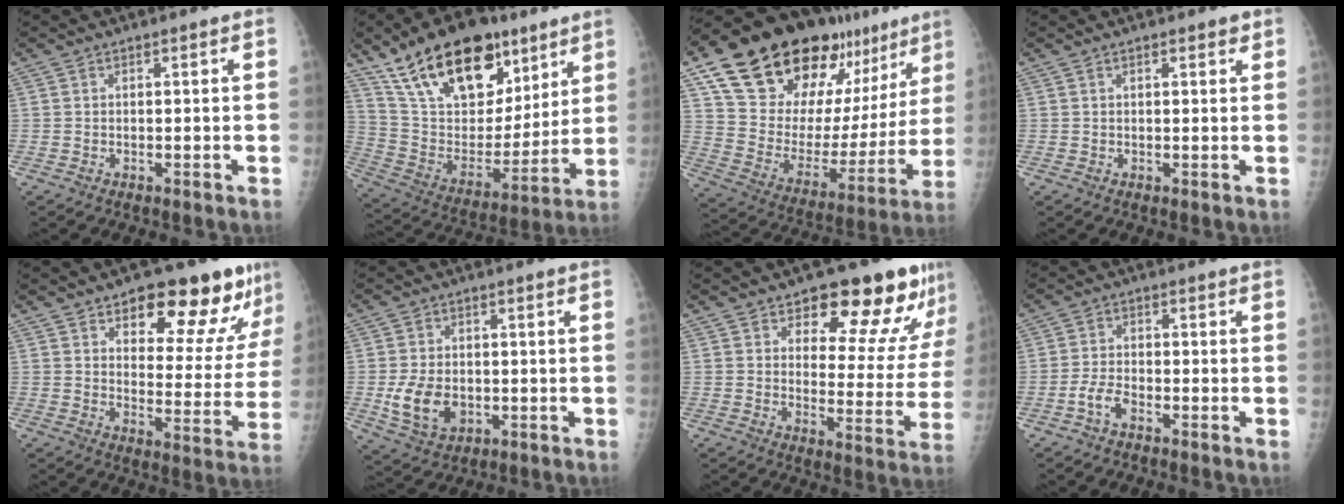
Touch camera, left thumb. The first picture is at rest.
{"total": 25.3, "force": [15.7, 13.4, 14.7], "torque": [-0.213, -0.045, 0.275]}
{"total": 30.7, "force": [20.2, 14.0, 18.4], "torque": [-0.256, -0.050, 0.316]}
{"total": 1.4, "force": [0.9, 0.6, 0.9], "torque": [-0.002, -0.003, 0.009]}
{"total": 17.1, "force": [11.3, 6.8, 10.9], "torque": [-0.091, -0.064, 0.156]}
{"total": 8.4, "force": [-1.3, 6.1, 5.7], "torque": [-0.091, -0.005, -0.013]}
{"total": 16.1, "force": [12.0, 6.4, 8.6], "torque": [-0.053, -0.084, 0.150]}
{"total": 3.4, "force": [-2.0, 1.7, 2.2], "torque": [-0.047, 0.013, -0.042]}